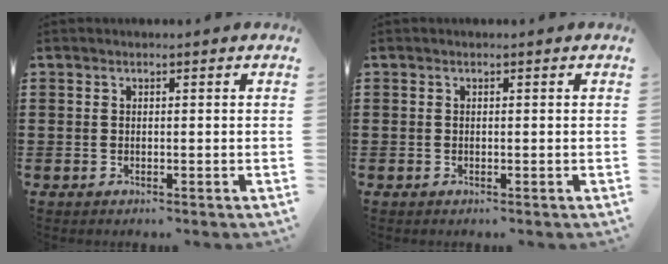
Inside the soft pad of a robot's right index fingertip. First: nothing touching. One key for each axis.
{"total": 0.0}